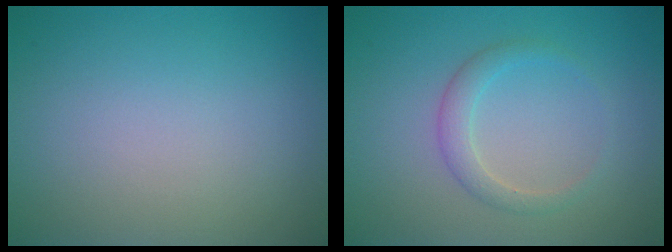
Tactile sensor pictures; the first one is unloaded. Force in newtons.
{"total": 1.9, "press": 1.9, "slide": 0.1}